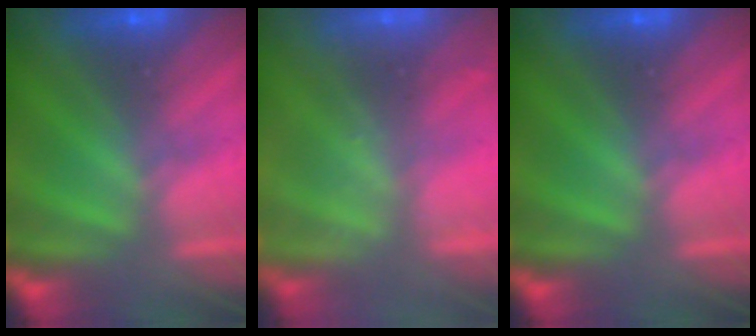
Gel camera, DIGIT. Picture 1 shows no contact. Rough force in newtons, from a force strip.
{"total": 2.3}
{"total": 0.0}